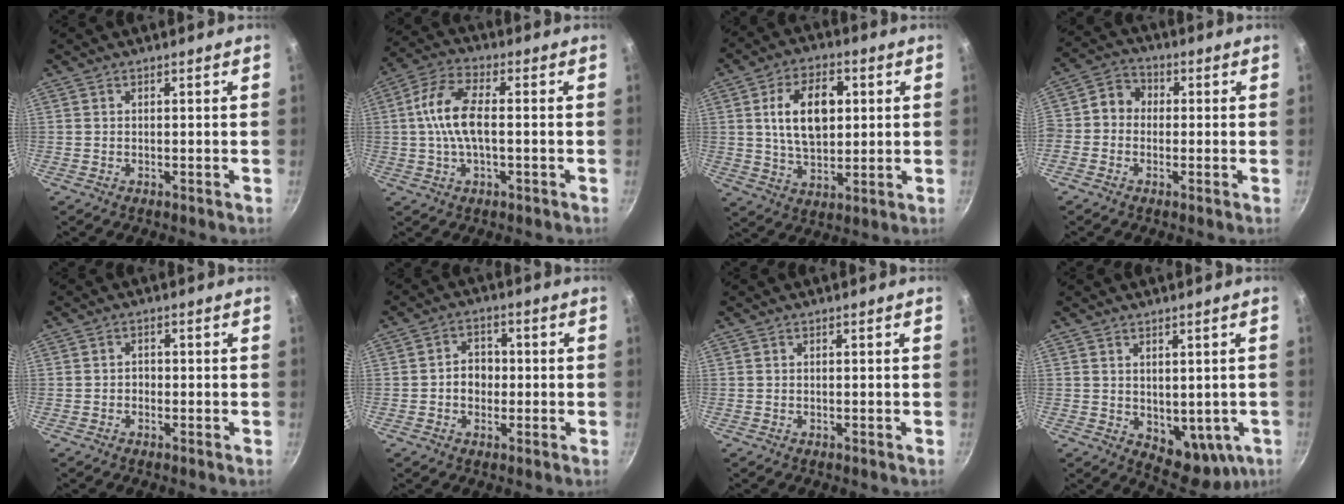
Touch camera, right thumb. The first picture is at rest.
{"total": 10.2, "force": [-0.1, 4.8, 9.0], "torque": [-0.178, 0.024, -0.015]}
{"total": 13.0, "force": [2.5, 8.2, 9.9], "torque": [-0.141, -0.002, 0.042]}
{"total": 6.0, "force": [-0.5, 5.3, 2.8], "torque": [-0.024, 0.018, -0.032]}
{"total": 1.3, "force": [-0.5, 1.1, 0.4], "torque": [-0.002, 0.004, -0.010]}
{"total": 5.0, "force": [-0.6, 4.2, 2.7], "torque": [-0.011, 0.011, -0.013]}
{"total": 0.0}
{"total": 9.8, "force": [-0.6, 6.4, 7.4], "torque": [-0.071, -0.013, 0.013]}